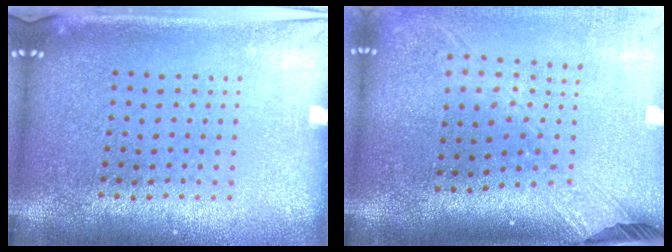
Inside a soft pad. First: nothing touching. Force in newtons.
{"total": 2.5, "press": 1.9, "slide": 1.7}